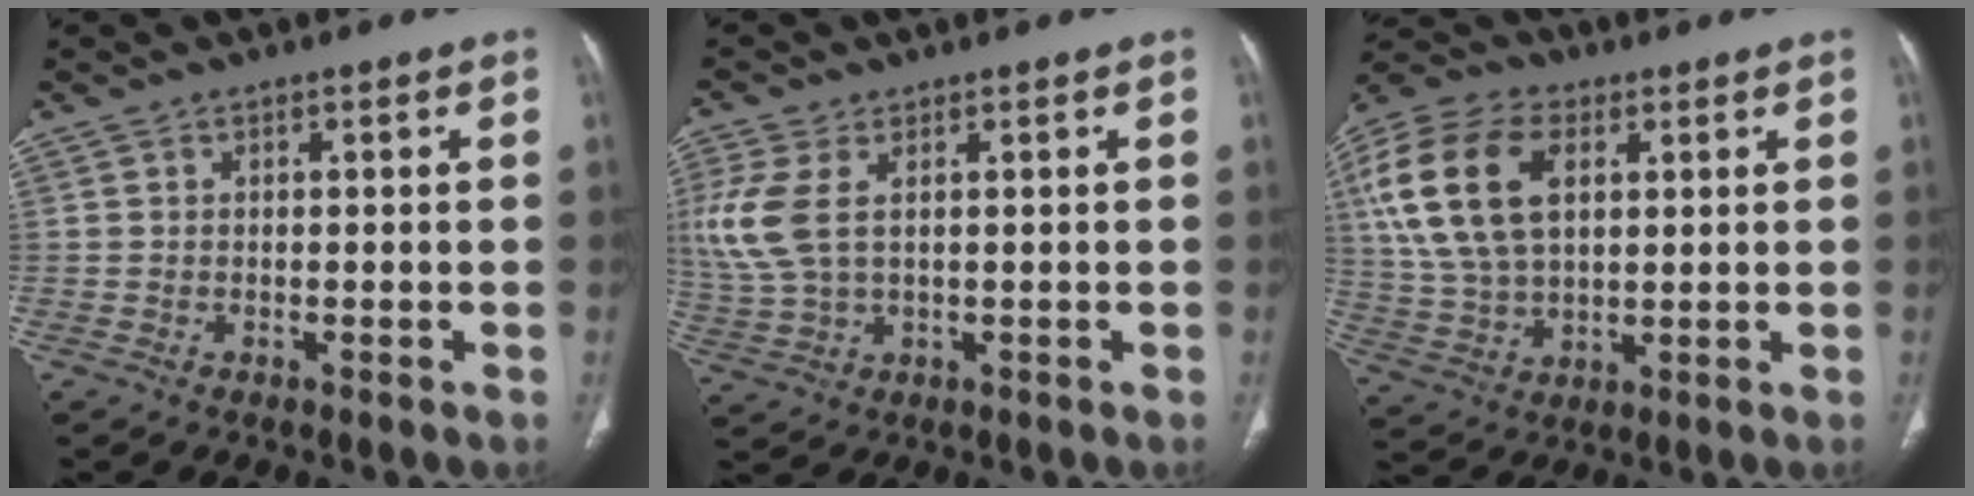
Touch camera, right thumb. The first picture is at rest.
{"total": 9.2, "force": [2.1, 5.0, 7.4], "torque": [-0.198, 0.007, 0.054]}
{"total": 18.2, "force": [4.9, 11.1, 13.5], "torque": [-0.270, 0.003, 0.091]}